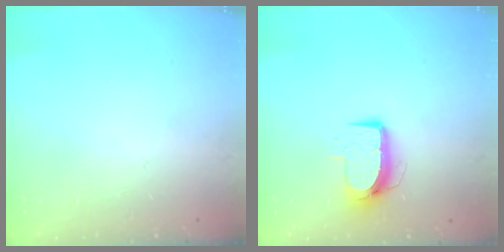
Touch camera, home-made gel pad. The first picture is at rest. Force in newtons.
{"total": 9.1, "press": 9.1, "slide": 0.9}